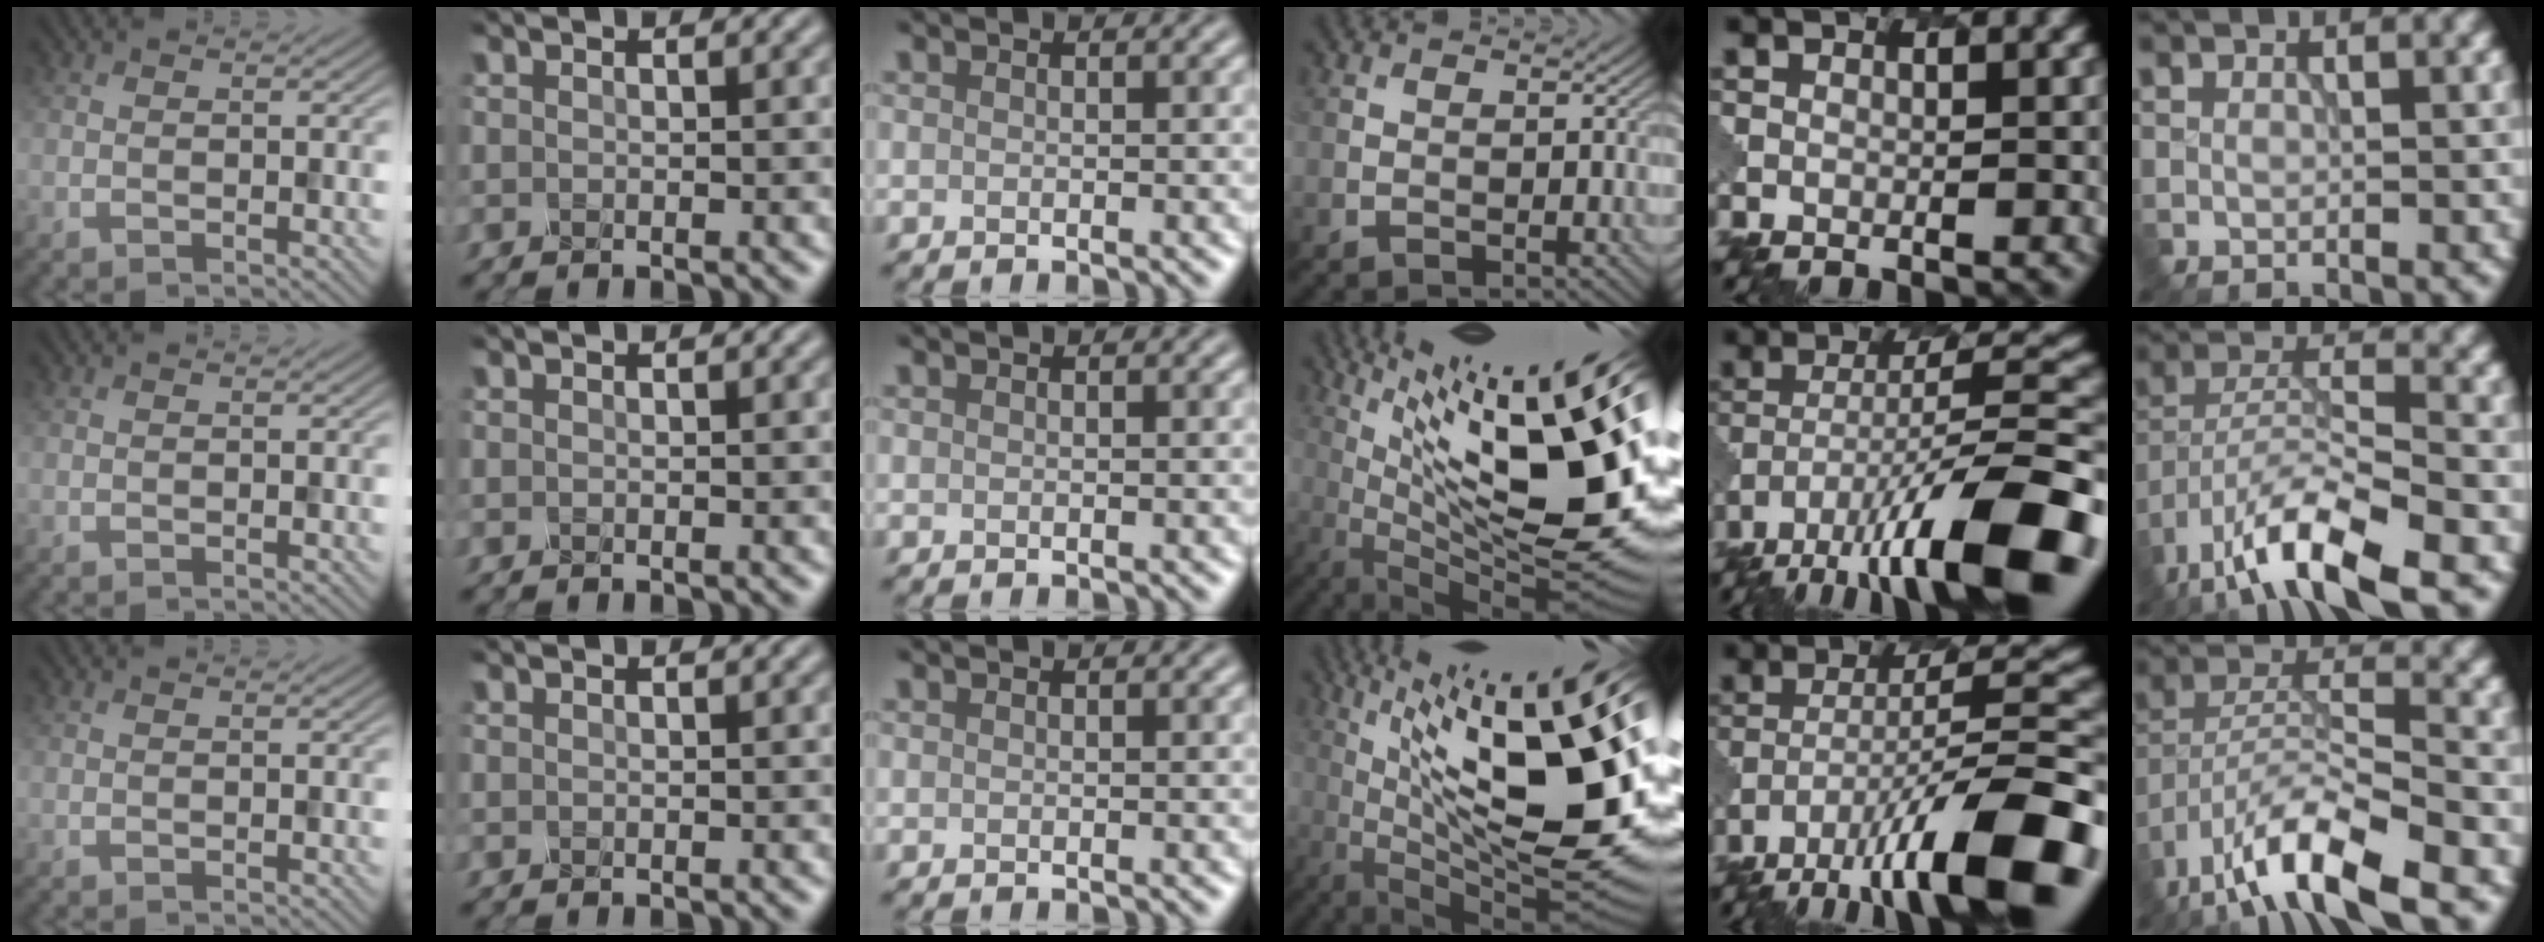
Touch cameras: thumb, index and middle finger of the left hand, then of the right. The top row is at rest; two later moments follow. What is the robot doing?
{"motion": "dispense", "object": "syringe"}